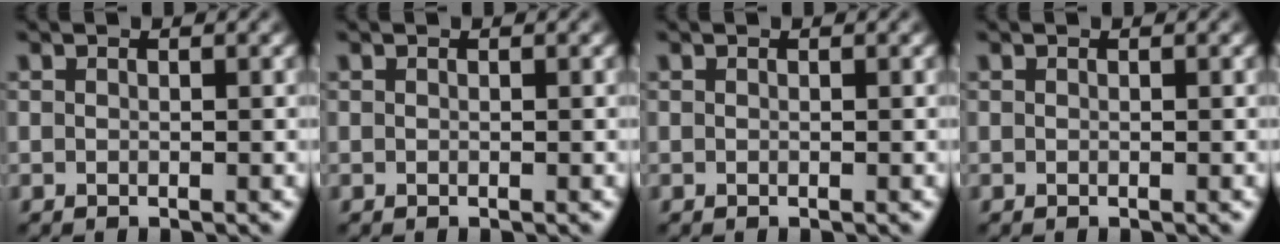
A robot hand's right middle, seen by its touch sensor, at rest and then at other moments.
{"total": 0.0}
{"total": 0.0}
{"total": 0.0}